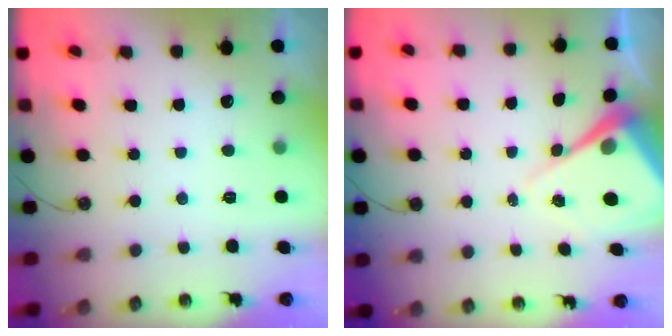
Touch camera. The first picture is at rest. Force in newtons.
{"total": 8.5, "press": 8.5, "slide": 0.6}